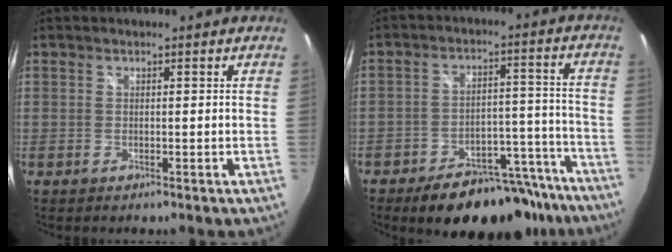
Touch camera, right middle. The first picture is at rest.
{"total": 18.6, "force": [-14.9, 8.2, 7.5], "torque": [-0.118, 0.034, -0.184]}